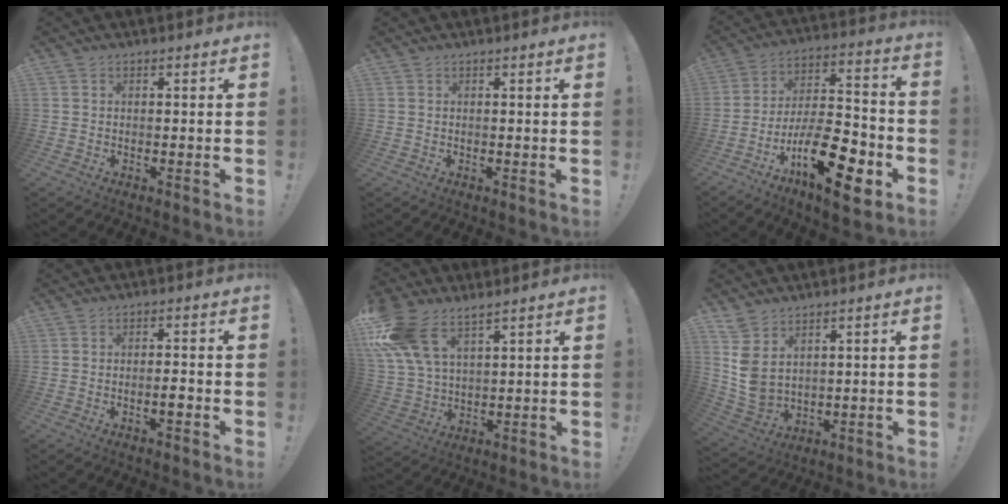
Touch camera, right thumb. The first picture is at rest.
{"total": 0.8, "force": [0.2, -0.4, 0.6], "torque": [-0.004, -0.005, 0.001]}
{"total": 21.8, "force": [-10.0, 8.4, 17.4], "torque": [-0.289, 0.065, -0.156]}
{"total": 2.6, "force": [-1.2, 0.3, 2.3], "torque": [-0.035, 0.004, -0.020]}
{"total": 13.1, "force": [8.8, 6.3, 7.4], "torque": [-0.167, -0.030, 0.172]}
{"total": 8.9, "force": [3.5, 6.6, 4.9], "torque": [-0.090, -0.025, 0.076]}